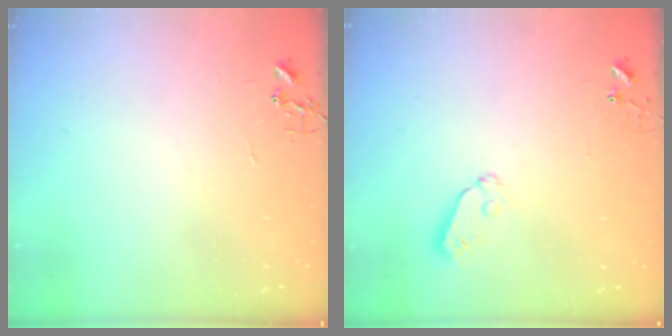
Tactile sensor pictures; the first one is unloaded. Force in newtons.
{"total": 5.5, "press": 5.5, "slide": 0.6}